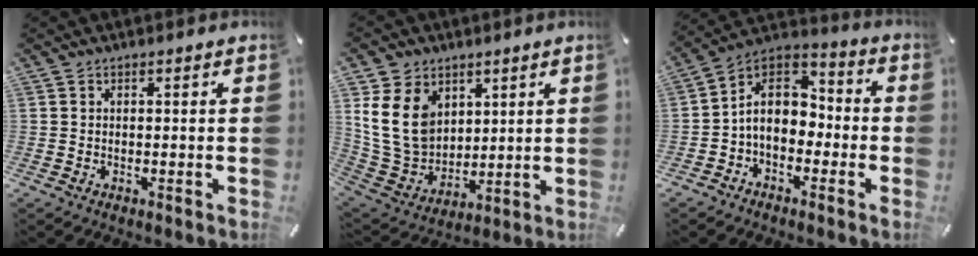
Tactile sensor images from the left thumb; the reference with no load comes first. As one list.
[{"total": 14.8, "force": [4.9, 11.9, 7.4], "torque": [-0.182, -0.017, 0.096]}, {"total": 9.1, "force": [-2.0, 7.3, 5.1], "torque": [-0.104, 0.015, -0.038]}]